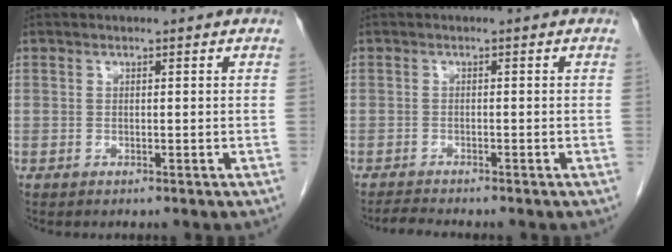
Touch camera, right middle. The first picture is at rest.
{"total": 1.9, "force": [-1.8, -0.3, 0.3], "torque": [-0.014, -0.010, -0.034]}